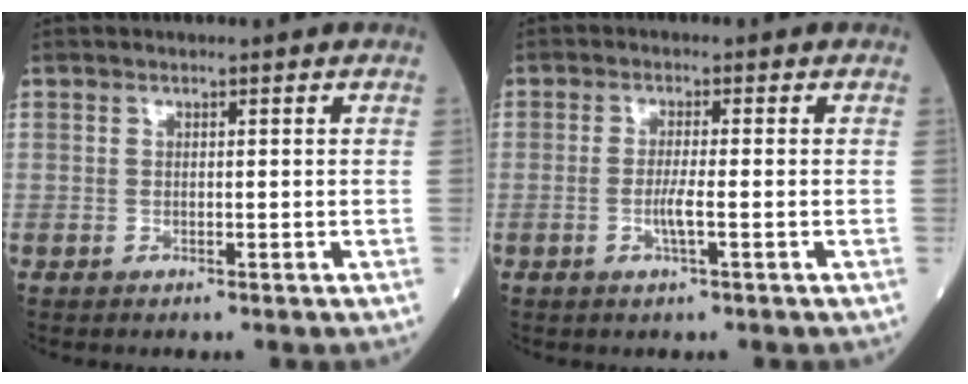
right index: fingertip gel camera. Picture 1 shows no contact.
{"total": 2.7, "force": [-0.7, -0.1, 2.6], "torque": [-0.055, -0.003, -0.013]}